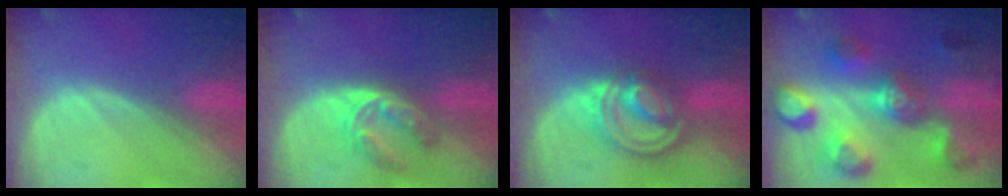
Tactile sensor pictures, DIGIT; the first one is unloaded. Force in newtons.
{"total": 5.8, "press": 4.7, "slide": 3.4}
{"total": 8.1, "press": 7.0, "slide": 4.2}
{"total": 10.4, "press": 10.1, "slide": 2.8}